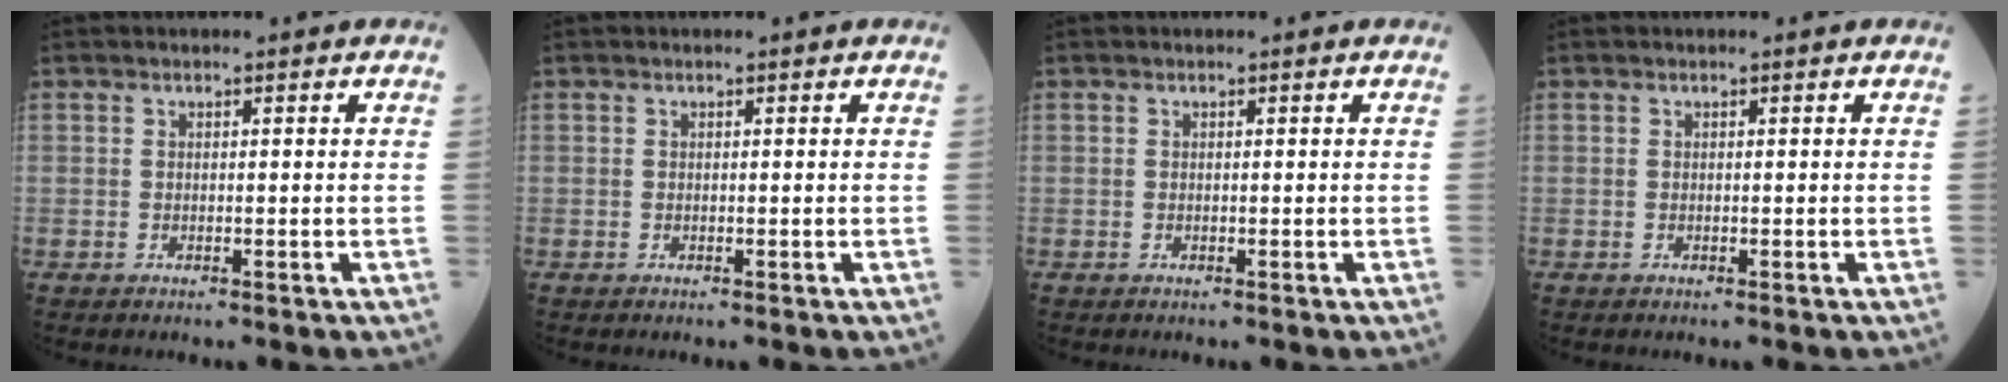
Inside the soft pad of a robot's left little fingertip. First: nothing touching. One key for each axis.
{"total": 0.0}
{"total": 0.0}
{"total": 0.0}